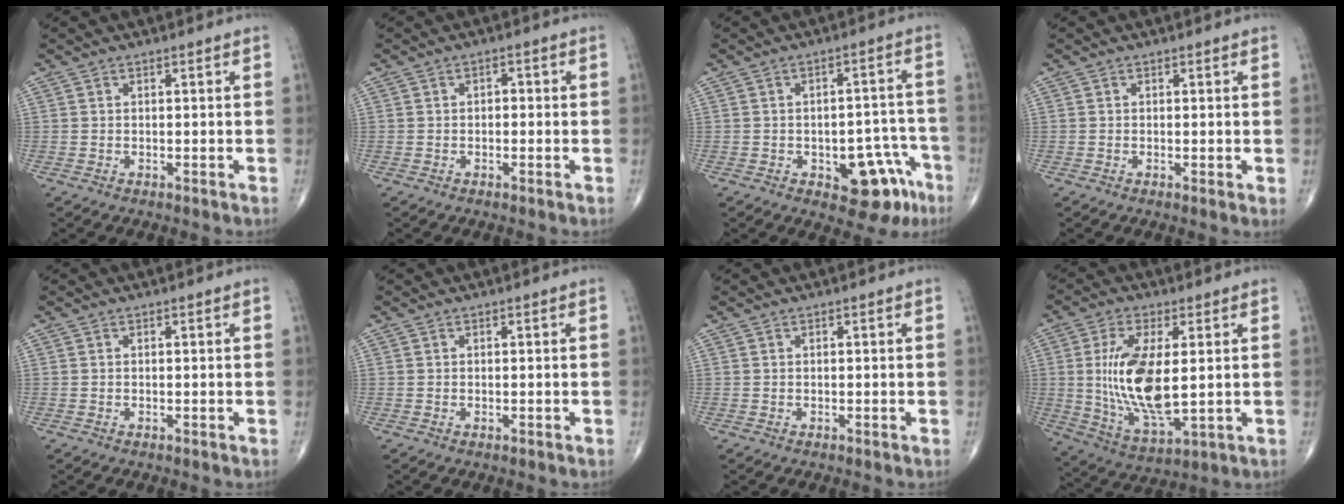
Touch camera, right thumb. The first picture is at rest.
{"total": 1.5, "force": [-0.1, 1.0, 1.1], "torque": [-0.004, 0.005, -0.007]}
{"total": 10.9, "force": [-5.1, 5.6, 7.8], "torque": [-0.055, 0.040, -0.057]}
{"total": 0.9, "force": [0.0, 0.1, 0.9], "torque": [-0.016, -0.005, -0.003]}
{"total": 0.0}
{"total": 0.0}
{"total": 0.0}
{"total": 15.5, "force": [1.2, 6.4, 14.1], "torque": [-0.277, -0.021, 0.034]}